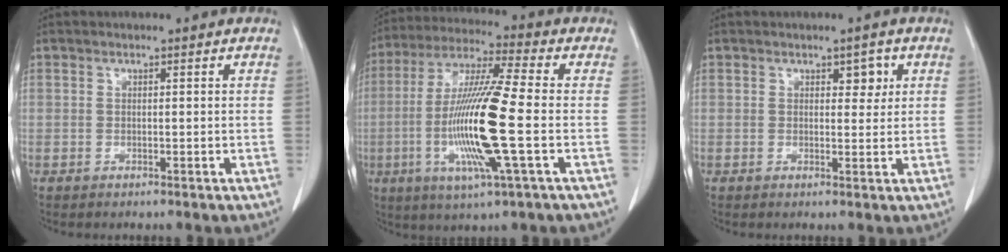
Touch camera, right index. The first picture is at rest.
{"total": 16.2, "force": [-3.1, 0.0, 15.9], "torque": [-0.323, -0.013, -0.066]}
{"total": 2.4, "force": [1.0, 1.4, 1.6], "torque": [-0.013, 0.003, 0.013]}